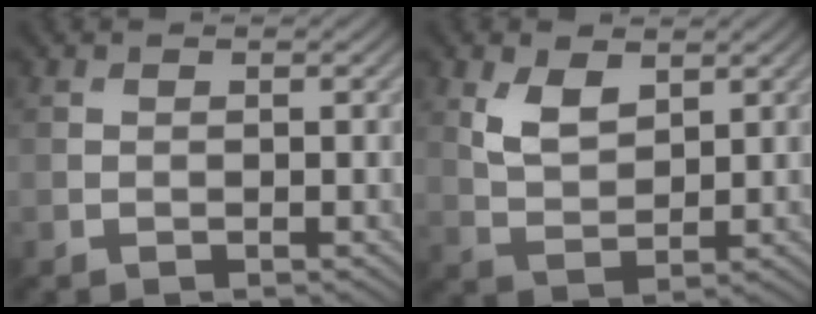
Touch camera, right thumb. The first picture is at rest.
{"total": 4.6, "force": [2.3, 2.5, 3.1], "torque": [-0.071, -0.006, 0.049]}